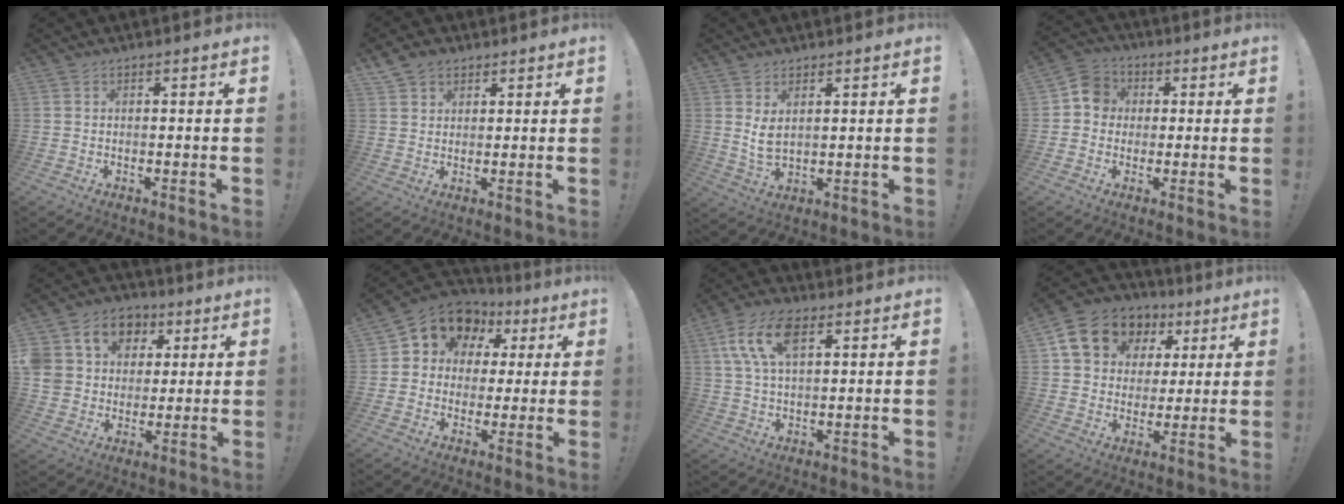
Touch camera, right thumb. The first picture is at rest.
{"total": 4.6, "force": [3.1, 3.2, 1.2], "torque": [-0.025, -0.010, 0.060]}
{"total": 5.5, "force": [2.3, 2.5, 4.4], "torque": [-0.089, -0.016, 0.039]}
{"total": 7.4, "force": [0.3, 7.0, 2.6], "torque": [-0.035, 0.018, 0.008]}
{"total": 13.7, "force": [4.7, 11.5, 5.6], "torque": [-0.093, -0.015, 0.098]}
{"total": 10.5, "force": [4.6, 8.5, 4.2], "torque": [-0.058, -0.032, 0.086]}
{"total": 12.0, "force": [4.8, 6.1, 9.2], "torque": [-0.176, -0.003, 0.089]}
{"total": 14.1, "force": [6.0, 11.4, 5.6], "torque": [-0.085, -0.021, 0.124]}